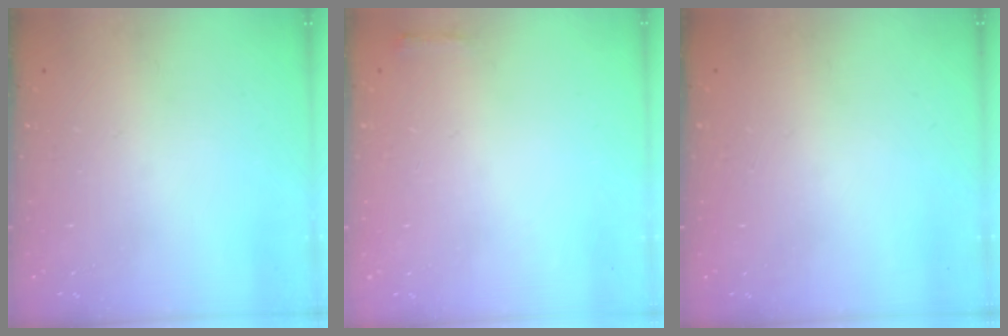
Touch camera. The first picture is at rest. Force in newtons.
{"total": 2.3, "press": 2.3, "slide": 0.5}
{"total": 0.0}